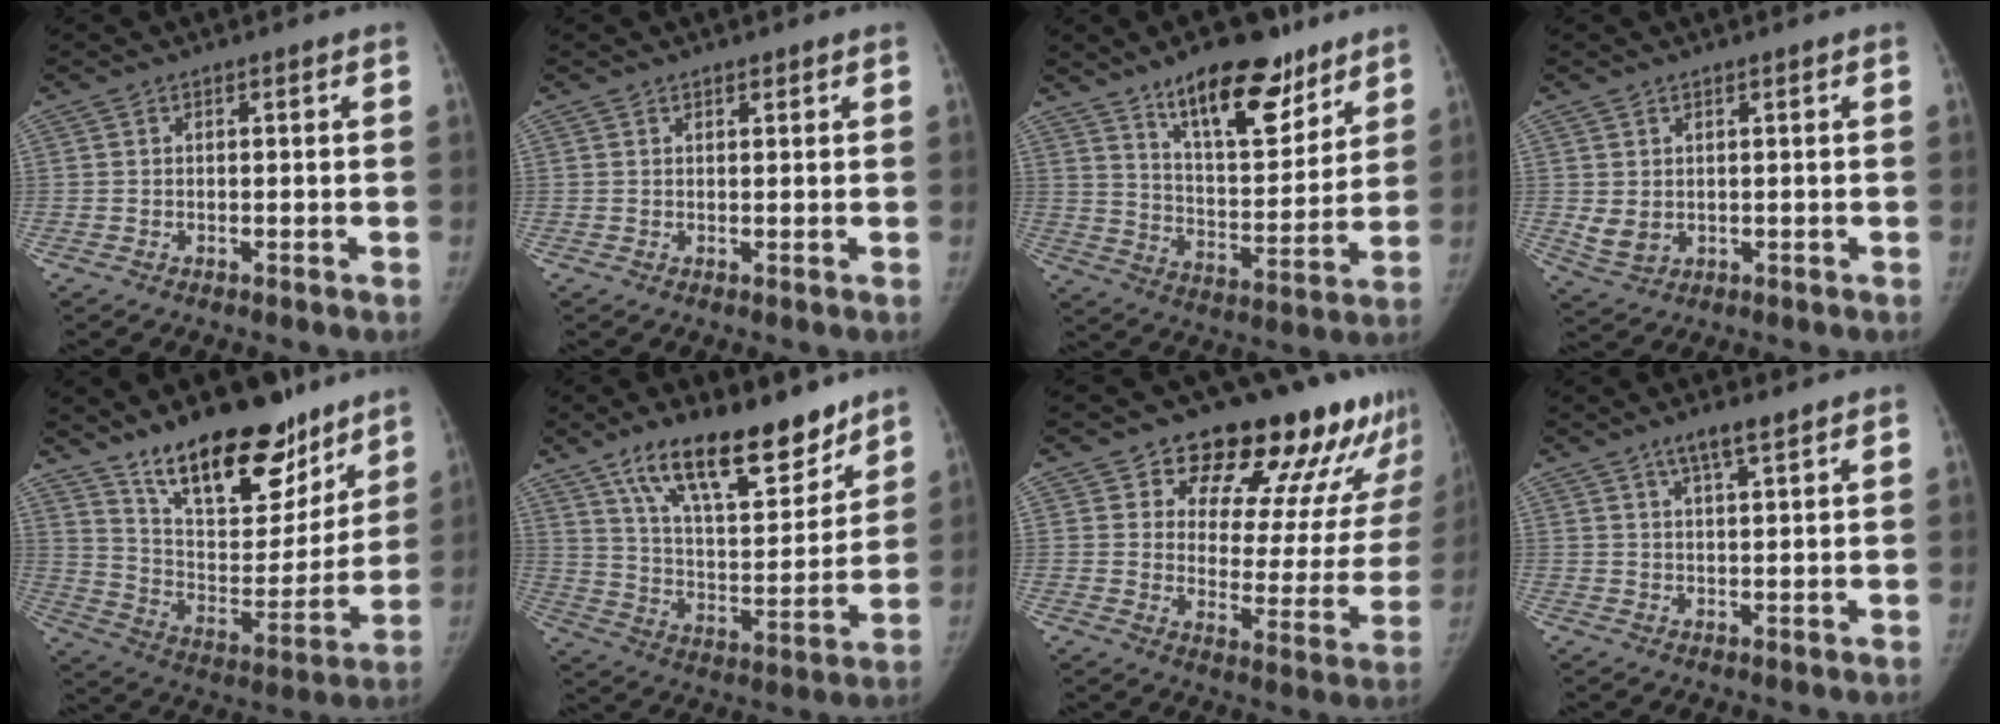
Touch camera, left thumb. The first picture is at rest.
{"total": 1.0, "force": [0.8, 0.4, 0.4], "torque": [-0.002, -0.004, 0.011]}
{"total": 17.9, "force": [12.1, 6.9, 11.3], "torque": [-0.127, -0.075, 0.199]}
{"total": 3.7, "force": [0.5, 2.8, 2.4], "torque": [-0.039, -0.013, 0.021]}
{"total": 25.0, "force": [17.6, 10.7, 14.1], "torque": [-0.170, -0.090, 0.286]}
{"total": 21.3, "force": [14.8, 7.9, 13.2], "torque": [-0.171, -0.078, 0.252]}
{"total": 21.9, "force": [17.0, 9.9, 9.7], "torque": [-0.069, -0.092, 0.216]}
{"total": 4.4, "force": [3.0, 0.7, 3.1], "torque": [-0.055, -0.012, 0.056]}